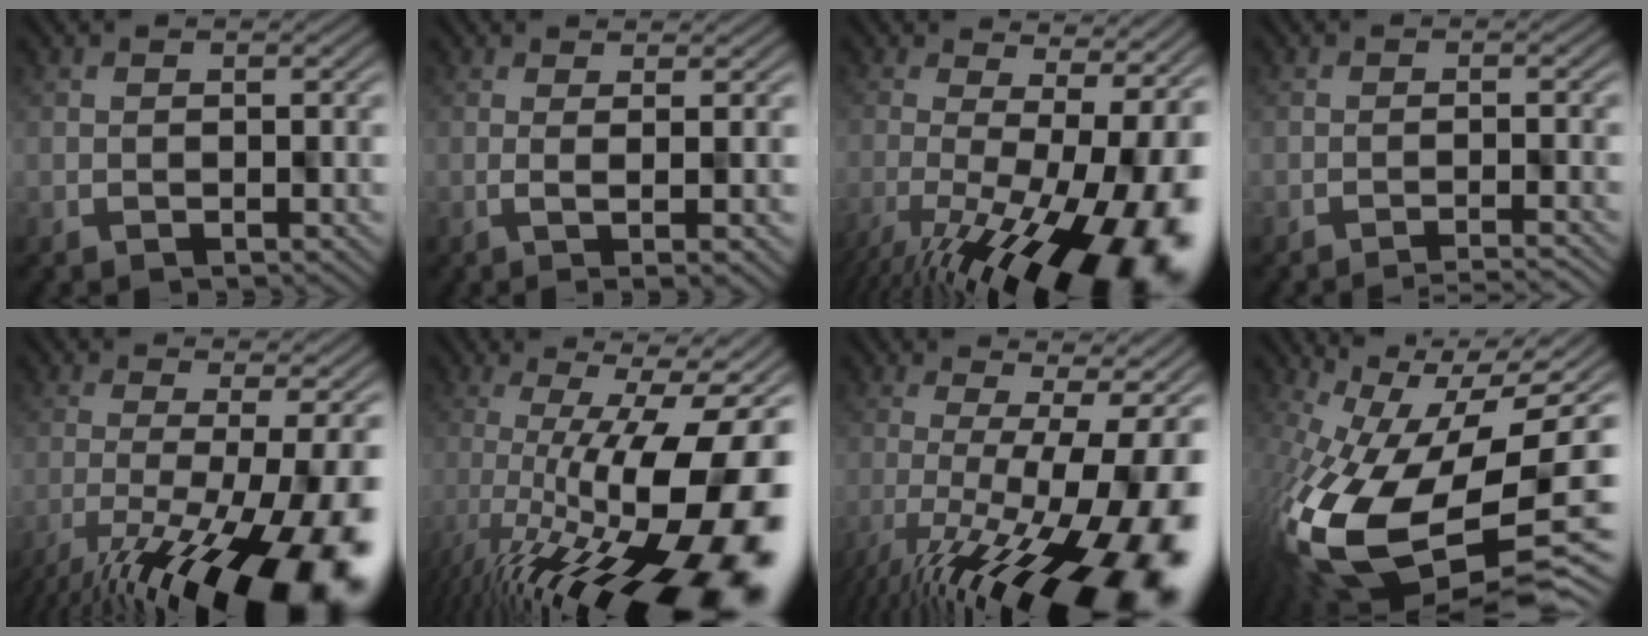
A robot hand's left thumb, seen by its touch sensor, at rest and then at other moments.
{"total": 3.9, "force": [-0.1, 0.8, 3.9], "torque": [-0.049, 0.003, -0.002]}
{"total": 16.6, "force": [-7.0, 5.2, 14.1], "torque": [-0.226, -0.042, -0.090]}
{"total": 3.3, "force": [-2.8, 0.2, 1.8], "torque": [-0.024, 0.013, -0.043]}
{"total": 17.3, "force": [-9.9, 5.1, 13.2], "torque": [-0.216, -0.051, -0.139]}
{"total": 19.3, "force": [-5.5, 5.8, 17.5], "torque": [-0.264, -0.020, -0.091]}
{"total": 17.5, "force": [-7.2, 4.4, 15.4], "torque": [-0.239, -0.026, -0.107]}
{"total": 16.9, "force": [-2.7, 8.0, 14.7], "torque": [-0.312, -0.054, -0.030]}